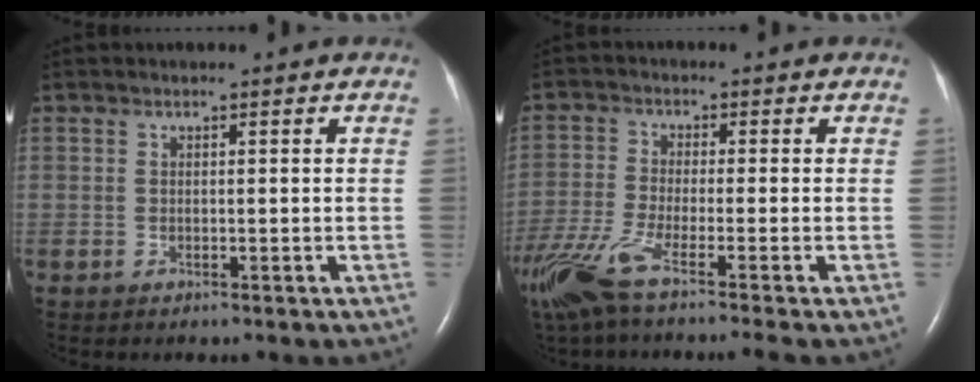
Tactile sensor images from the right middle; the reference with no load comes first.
{"total": 11.0, "force": [-8.0, -0.5, 7.5], "torque": [-0.152, -0.034, -0.147]}